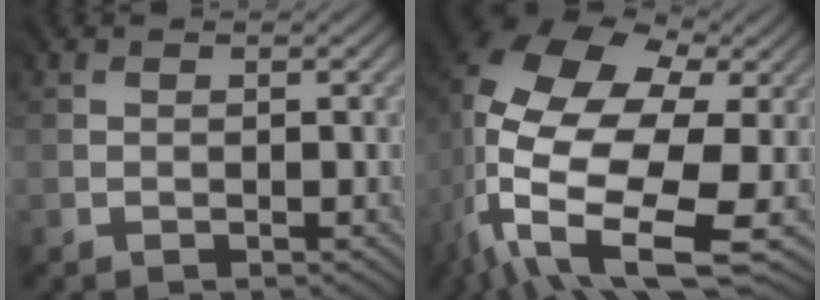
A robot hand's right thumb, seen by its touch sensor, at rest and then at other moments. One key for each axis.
{"total": 17.2, "fx": -2.5, "fy": 9.7, "fz": 13.9, "tx": -0.297, "ty": -0.036, "tz": -0.034}